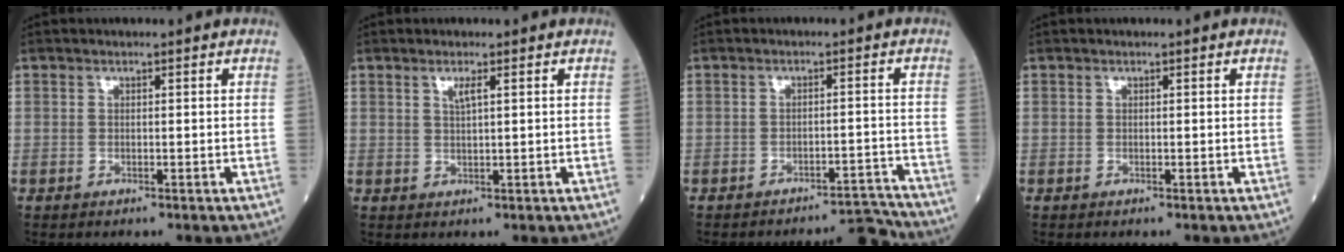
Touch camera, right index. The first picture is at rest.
{"total": 1.6, "force": [0.8, 0.0, 1.4], "torque": [-0.030, 0.000, 0.016]}
{"total": 5.4, "force": [-5.4, -0.5, -0.4], "torque": [0.020, 0.013, -0.075]}
{"total": 0.0}